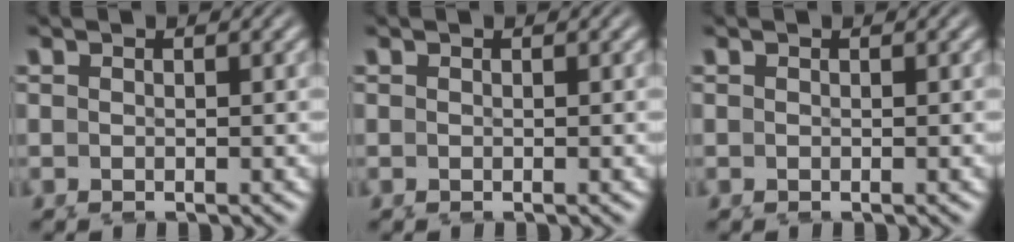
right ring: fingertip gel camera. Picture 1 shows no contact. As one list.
[{"total": 0.0}, {"total": 0.0}]